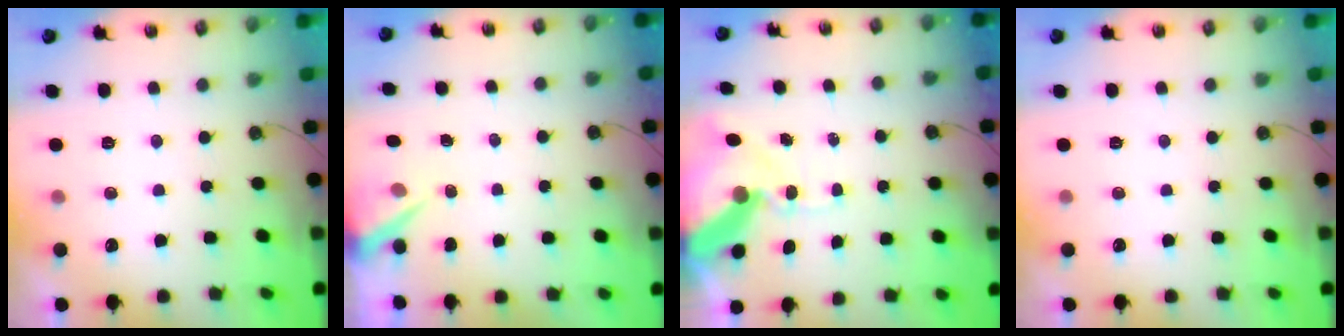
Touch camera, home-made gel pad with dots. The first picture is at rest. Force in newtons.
{"total": 4.2, "press": 4.2, "slide": 0.4}
{"total": 13.9, "press": 13.7, "slide": 1.9}
{"total": 0.0}